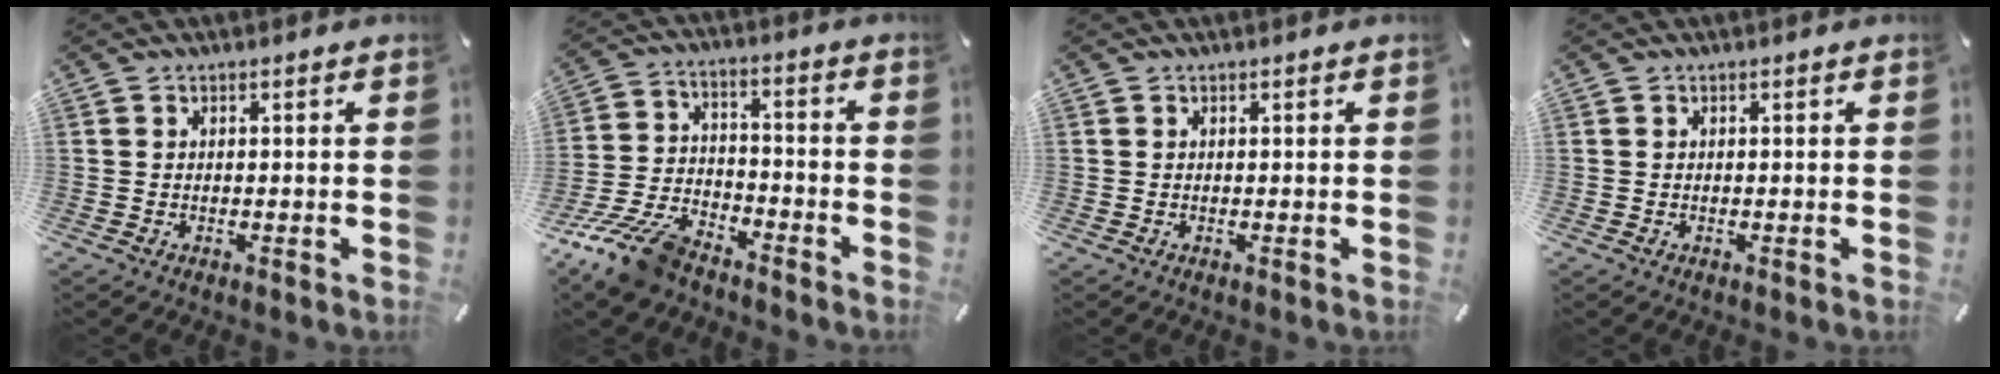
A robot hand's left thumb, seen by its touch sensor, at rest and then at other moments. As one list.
[{"total": 13.1, "force": [-10.1, 5.4, 6.4], "torque": [-0.122, 0.053, -0.184]}, {"total": 0.0}, {"total": 0.0}]